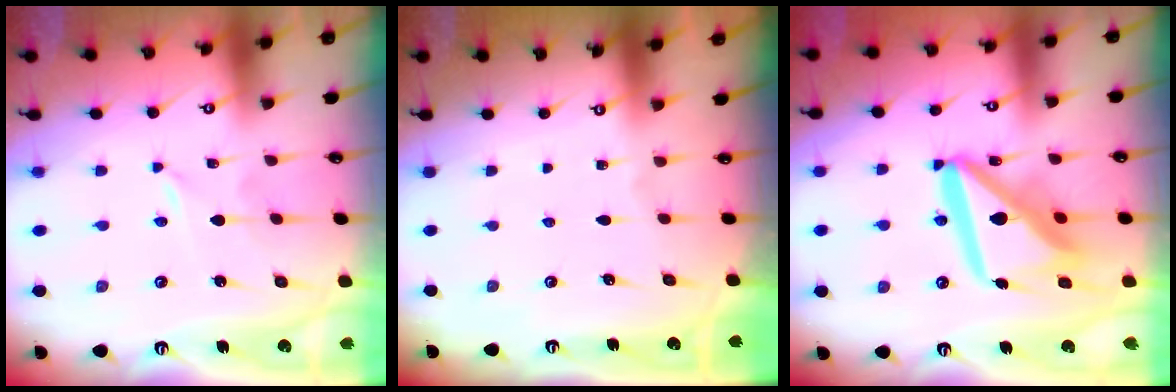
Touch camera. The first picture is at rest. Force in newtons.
{"total": 0.0}
{"total": 17.4, "press": 17.3, "slide": 1.9}